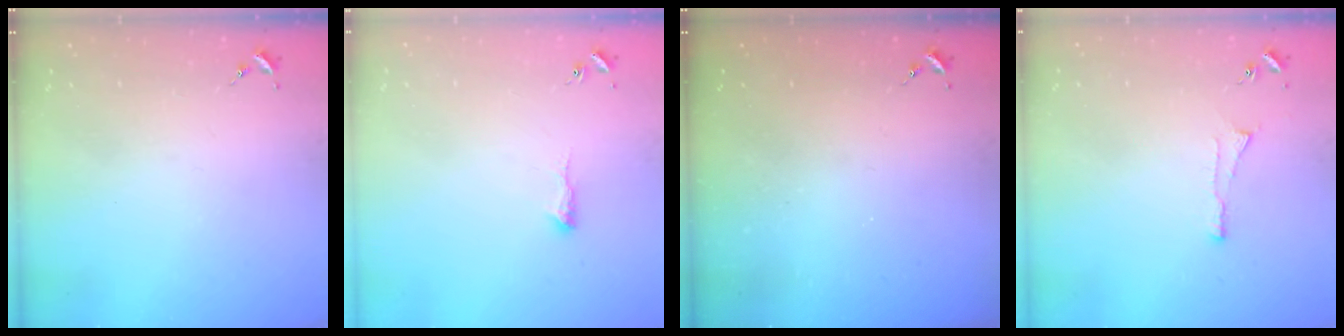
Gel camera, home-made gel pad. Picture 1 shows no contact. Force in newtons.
{"total": 7.1, "press": 7.0, "slide": 0.7}
{"total": 0.0}
{"total": 5.2, "press": 5.2, "slide": 0.5}